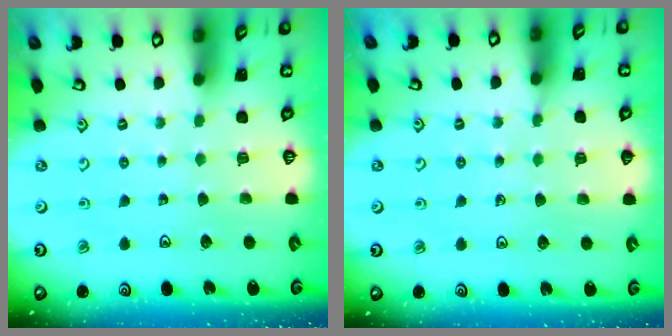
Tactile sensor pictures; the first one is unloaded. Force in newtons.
{"total": 4.6, "press": 4.5, "slide": 0.9}